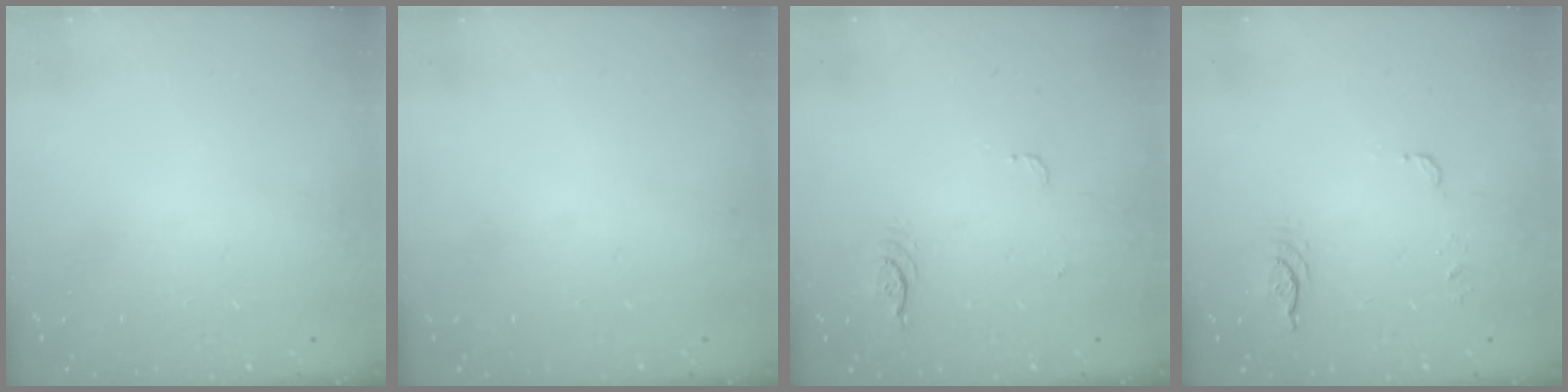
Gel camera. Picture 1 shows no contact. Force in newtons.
{"total": 0.0}
{"total": 3.9, "press": 3.6, "slide": 1.7}
{"total": 14.8, "press": 7.2, "slide": 12.9}